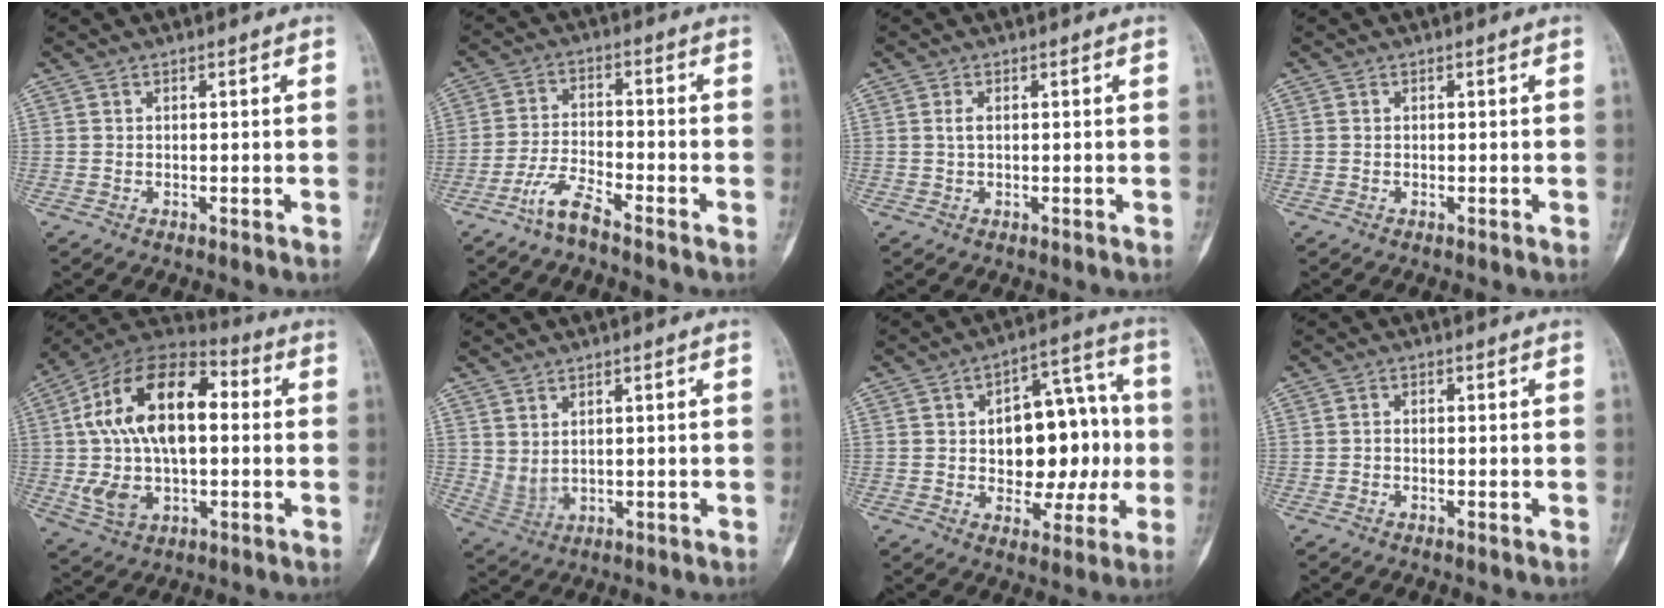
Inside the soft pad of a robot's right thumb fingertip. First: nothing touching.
{"total": 5.5, "force": [-4.4, 1.0, 3.1], "torque": [-0.067, 0.024, -0.091]}
{"total": 1.3, "force": [0.2, 0.7, 1.1], "torque": [-0.020, 0.000, 0.002]}
{"total": 0.0}
{"total": 23.0, "force": [1.8, 13.3, 18.6], "torque": [-0.320, 0.030, 0.030]}
{"total": 4.0, "force": [1.0, 2.6, 2.8], "torque": [-0.046, -0.006, 0.034]}
{"total": 17.5, "force": [0.0, 10.5, 14.0], "torque": [-0.143, 0.041, 0.007]}
{"total": 0.7, "force": [-0.3, 0.6, 0.4], "torque": [-0.002, 0.002, -0.010]}